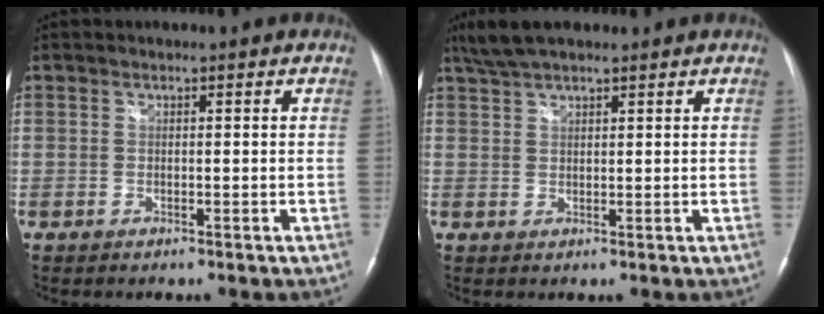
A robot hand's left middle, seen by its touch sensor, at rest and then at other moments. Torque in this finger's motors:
{"motor_torque": [0.14, -0.11, 0.00, 0.02]}